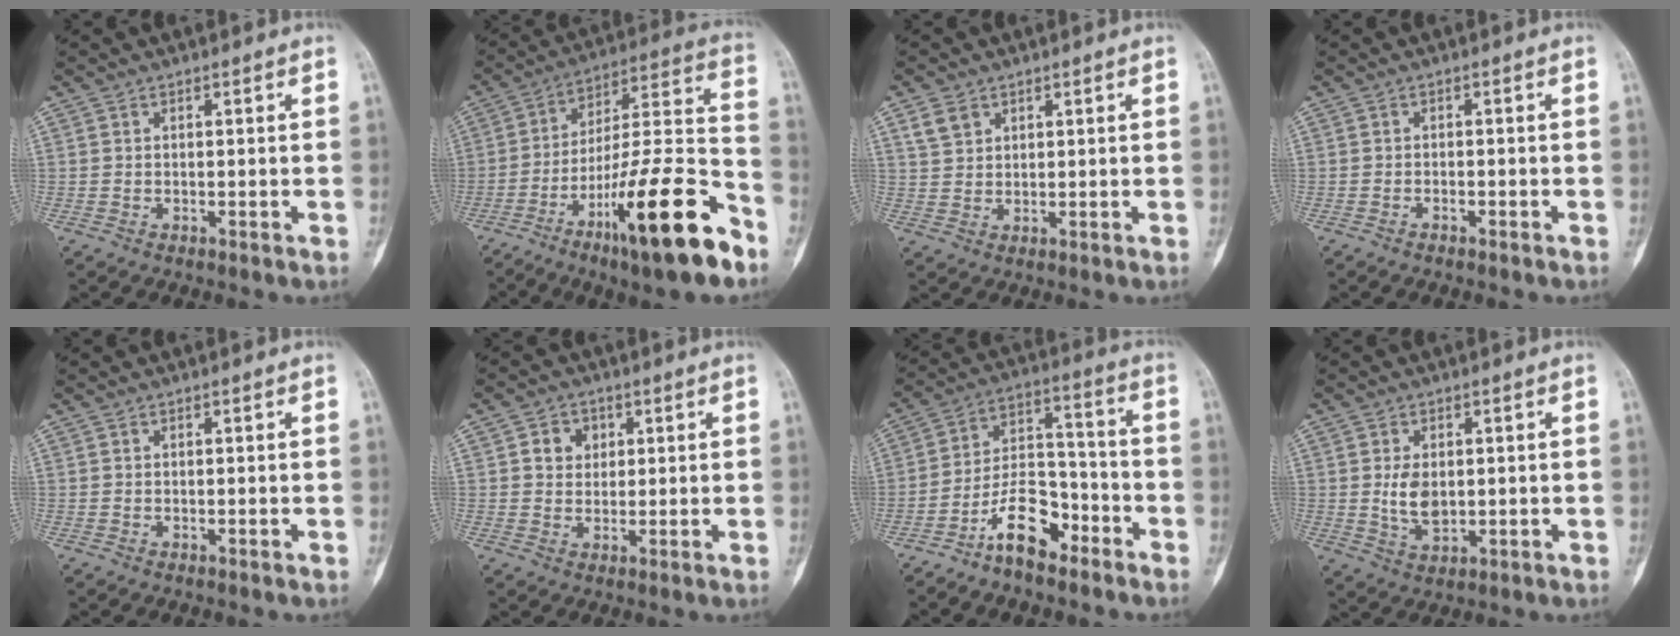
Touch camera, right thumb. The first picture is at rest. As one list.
[{"total": 23.7, "force": [-13.1, 4.2, 19.2], "torque": [-0.308, 0.068, -0.215]}, {"total": 3.8, "force": [2.1, 2.7, 1.6], "torque": [-0.021, -0.006, 0.047]}, {"total": 0.9, "force": [-0.7, 0.3, 0.4], "torque": [-0.013, 0.007, -0.012]}, {"total": 0.0}, {"total": 4.5, "force": [1.3, 3.8, 1.9], "torque": [-0.006, -0.001, 0.019]}, {"total": 11.1, "force": [-7.2, 5.2, 6.7], "torque": [-0.111, 0.071, -0.137]}, {"total": 5.6, "force": [0.5, 3.5, 4.3], "torque": [-0.073, -0.010, 0.019]}]